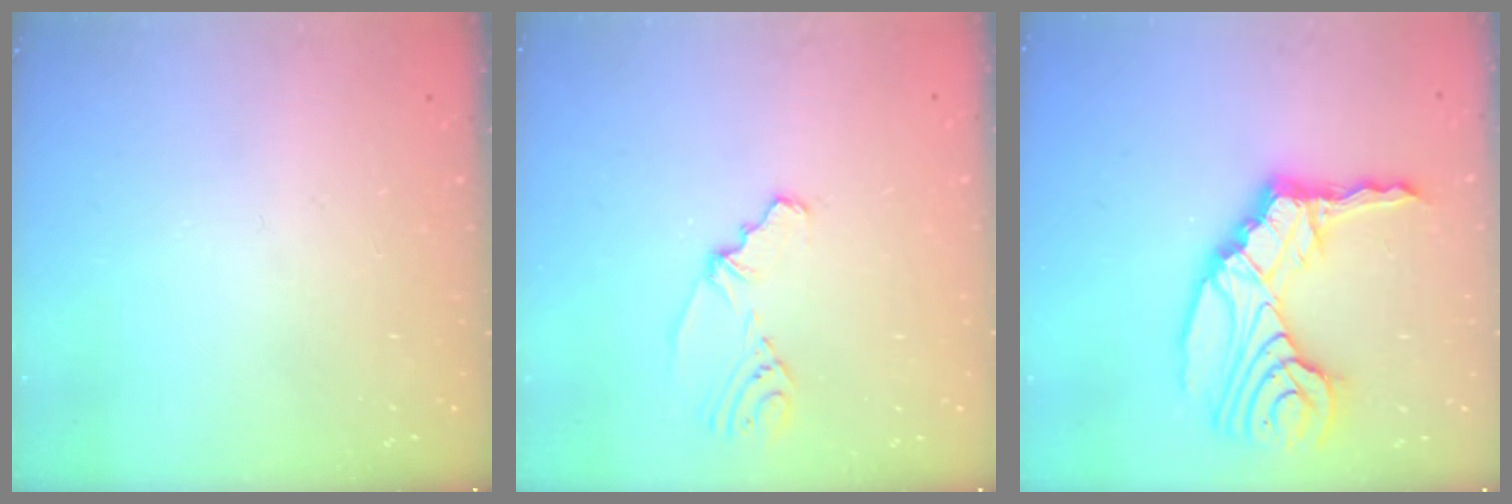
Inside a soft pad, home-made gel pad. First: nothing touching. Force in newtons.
{"total": 4.8, "press": 1.5, "slide": 4.6}
{"total": 18.4, "press": 18.1, "slide": 3.3}